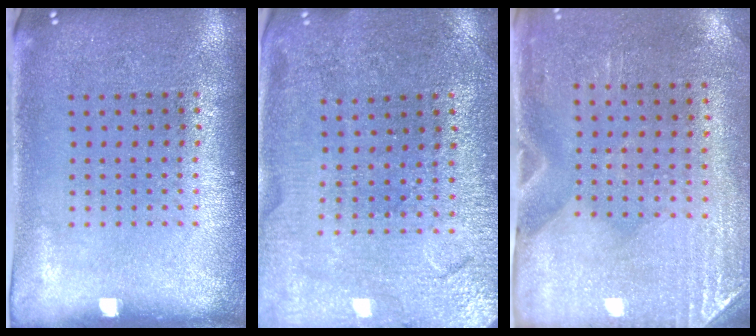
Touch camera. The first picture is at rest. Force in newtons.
{"total": 1.3, "press": 1.3, "slide": 0.1}
{"total": 2.9, "press": 2.5, "slide": 1.4}